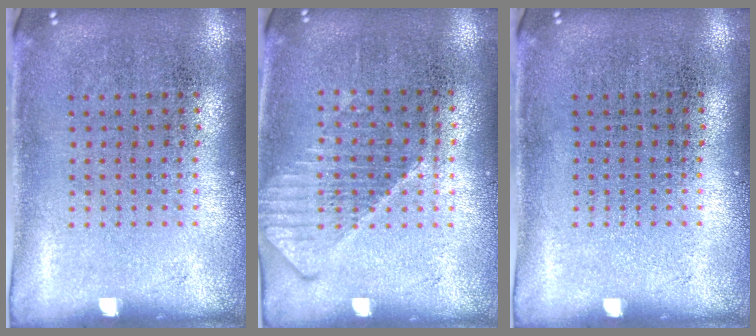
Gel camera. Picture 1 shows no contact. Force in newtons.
{"total": 1.2, "press": 1.2, "slide": 0.3}
{"total": 0.0}